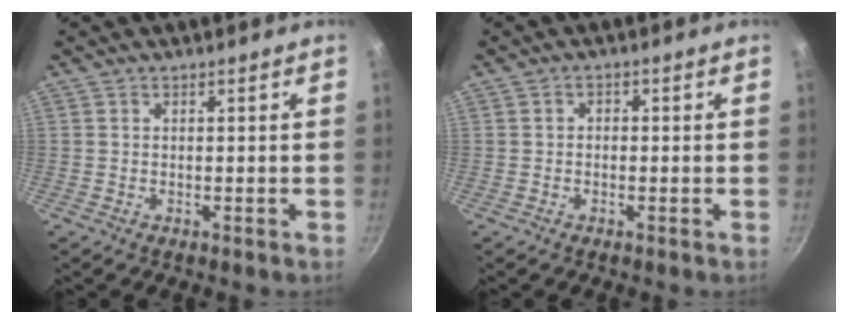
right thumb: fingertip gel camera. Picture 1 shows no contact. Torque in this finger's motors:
{"motor_torque": [0.33, -0.26, -0.11, -0.15, 0.02]}